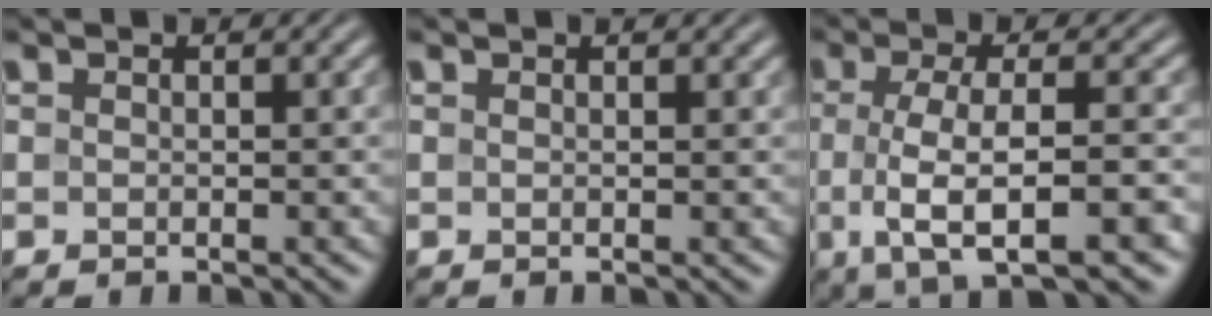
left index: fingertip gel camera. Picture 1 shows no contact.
{"total": 0.8, "force": [0.7, 0.3, 0.4], "torque": [-0.003, 0.001, 0.007]}
{"total": 7.7, "force": [-2.0, 2.3, 7.1], "torque": [-0.114, -0.004, -0.040]}